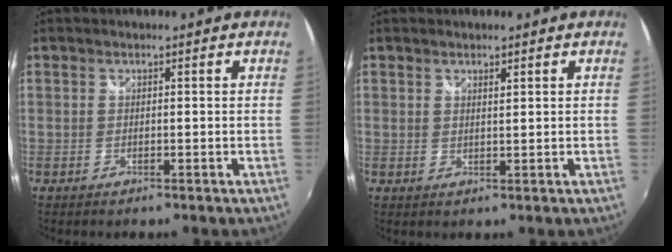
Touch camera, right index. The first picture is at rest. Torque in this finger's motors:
{"motor_torque": [-0.20, -0.13, 0.00, 0.00]}